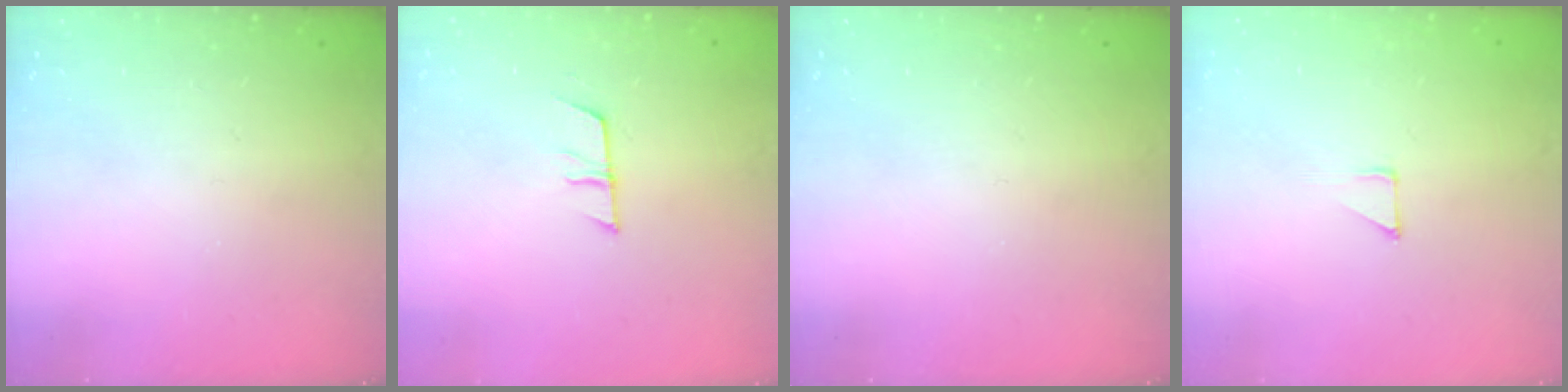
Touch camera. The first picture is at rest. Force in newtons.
{"total": 7.2, "press": 7.1, "slide": 0.5}
{"total": 0.0}
{"total": 3.1, "press": 3.1, "slide": 0.3}